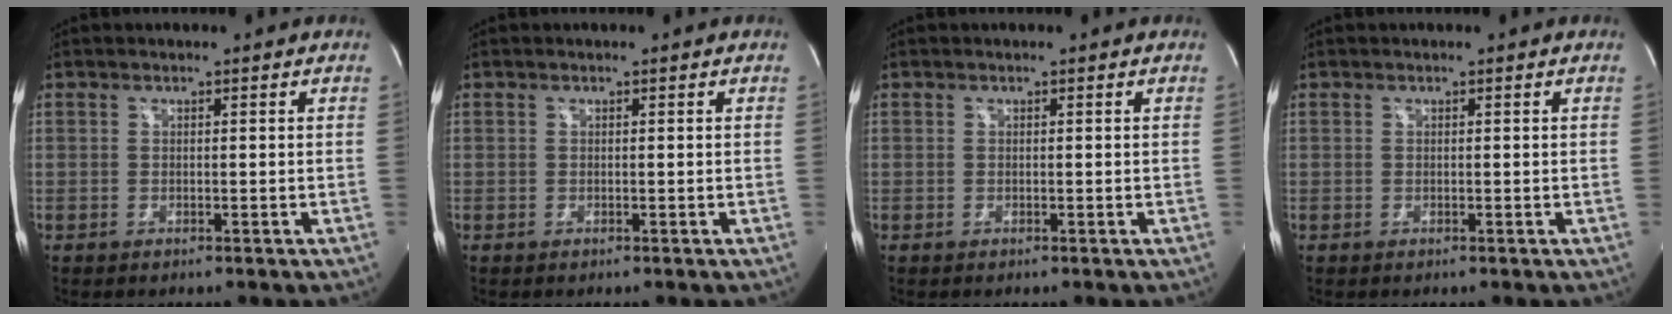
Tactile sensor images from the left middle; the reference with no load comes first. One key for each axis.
{"total": 0.0}
{"total": 0.0}
{"total": 0.0}